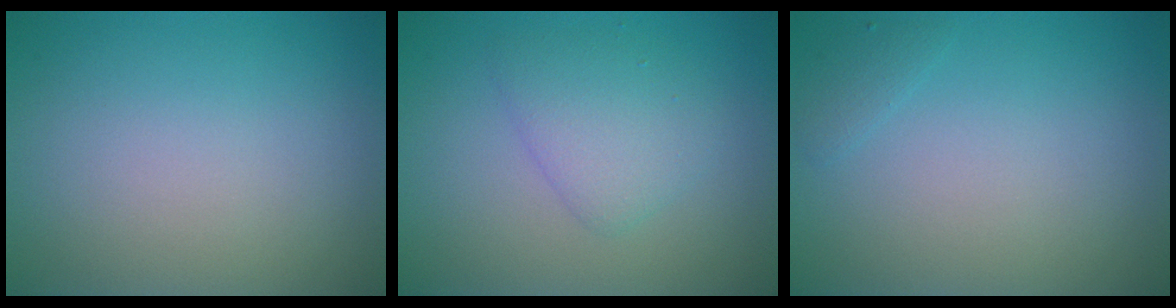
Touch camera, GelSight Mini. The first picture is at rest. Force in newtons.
{"total": 2.9, "press": 2.9, "slide": 0.0}
{"total": 0.8, "press": 0.8, "slide": 0.1}